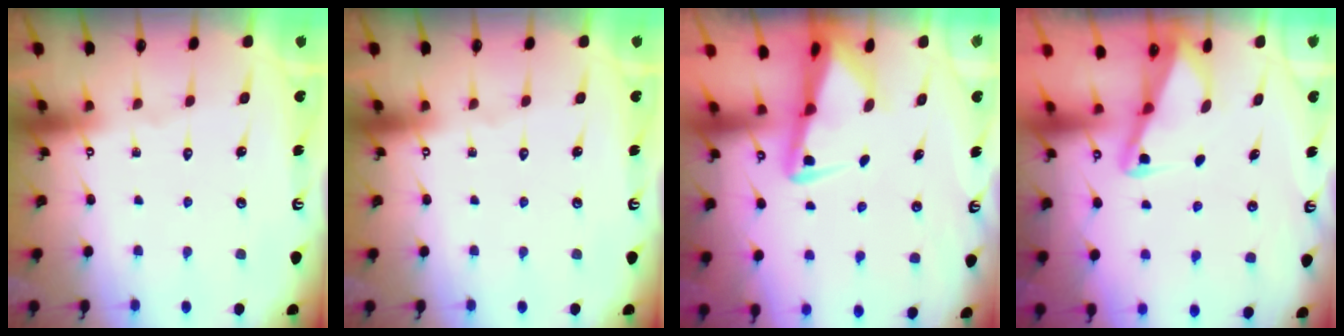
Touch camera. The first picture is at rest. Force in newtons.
{"total": 0.0}
{"total": 2.8, "press": 2.7, "slide": 0.6}
{"total": 2.1, "press": 2.0, "slide": 0.4}